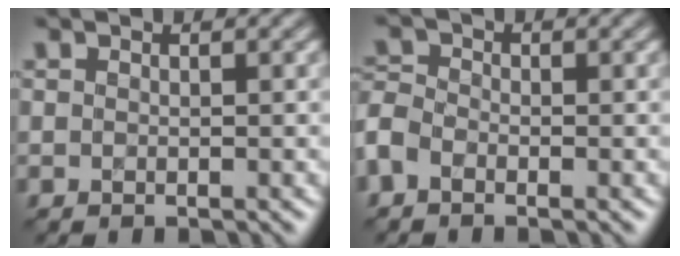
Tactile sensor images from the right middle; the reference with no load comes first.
{"total": 2.2, "force": [-1.4, 1.3, 1.1], "torque": [-0.031, 0.010, -0.038]}